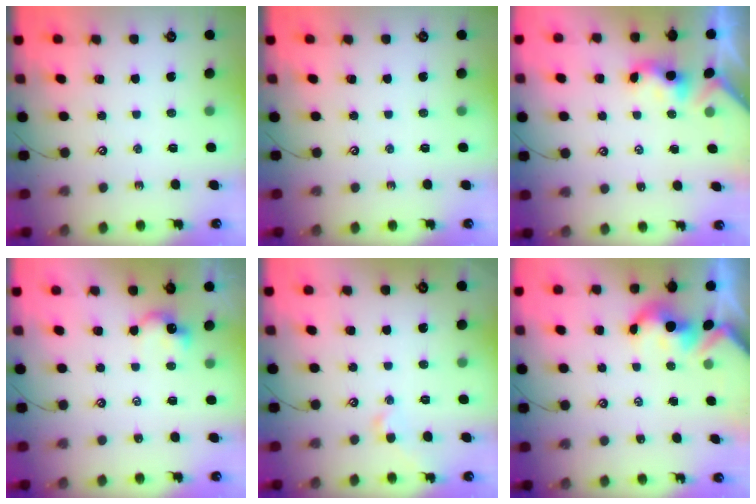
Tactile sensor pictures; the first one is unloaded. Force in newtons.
{"total": 0.0}
{"total": 1.2, "press": 1.1, "slide": 0.3}
{"total": 1.7, "press": 1.7, "slide": 0.4}
{"total": 1.2, "press": 1.1, "slide": 0.4}
{"total": 2.4, "press": 2.4, "slide": 0.1}